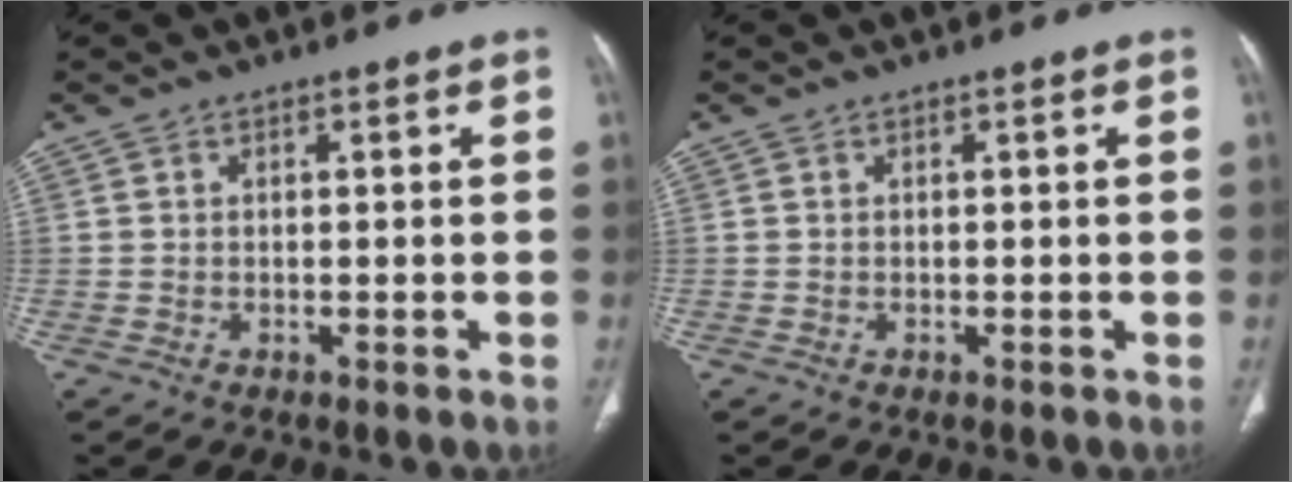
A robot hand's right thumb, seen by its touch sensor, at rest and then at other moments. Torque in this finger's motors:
{"motor_torque": [0.00, 0.00, 0.00, 0.00, 0.00]}